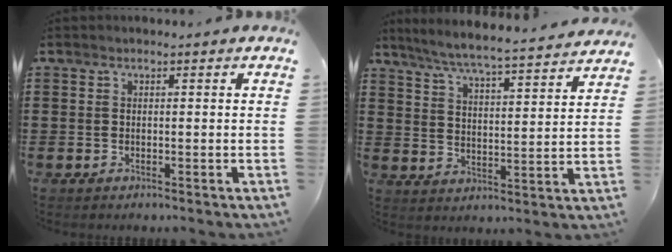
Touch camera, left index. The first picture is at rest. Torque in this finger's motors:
{"motor_torque": [1.22, -0.92, 0.32, 0.09]}